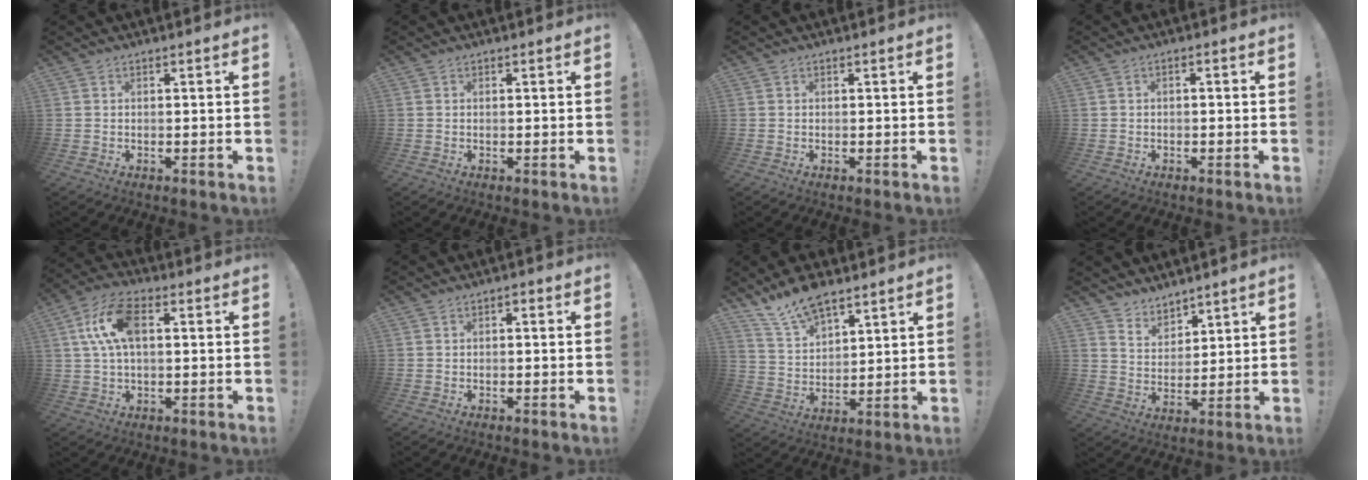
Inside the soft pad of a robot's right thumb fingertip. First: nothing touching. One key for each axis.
{"total": 0.0}
{"total": 0.0}
{"total": 1.4, "fx": -1.1, "fy": 0.4, "fz": 0.7, "tx": -0.011, "ty": 0.004, "tz": -0.019}
{"total": 12.0, "fx": 2.7, "fy": 6.6, "fz": 9.7, "tx": -0.192, "ty": 0.012, "tz": 0.052}
{"total": 1.0, "fx": -0.9, "fy": 0.5, "fz": 0.2, "tx": -0.005, "ty": 0.004, "tz": -0.016}
{"total": 12.0, "fx": 9.6, "fy": 4.9, "fz": 5.2, "tx": -0.106, "ty": -0.055, "tz": 0.181}
{"total": 6.8, "fx": 6.0, "fy": 3.2, "fz": 0.1, "tx": -0.011, "ty": -0.049, "tz": 0.116}